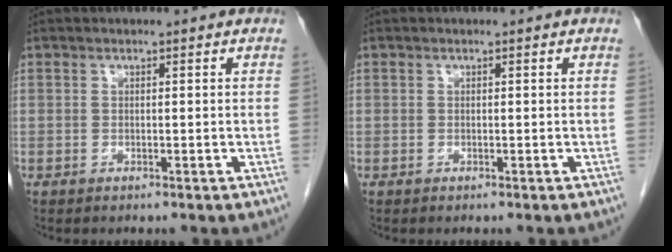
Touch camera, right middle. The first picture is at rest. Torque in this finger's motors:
{"motor_torque": [0.49, -0.31, -0.02, 0.00]}